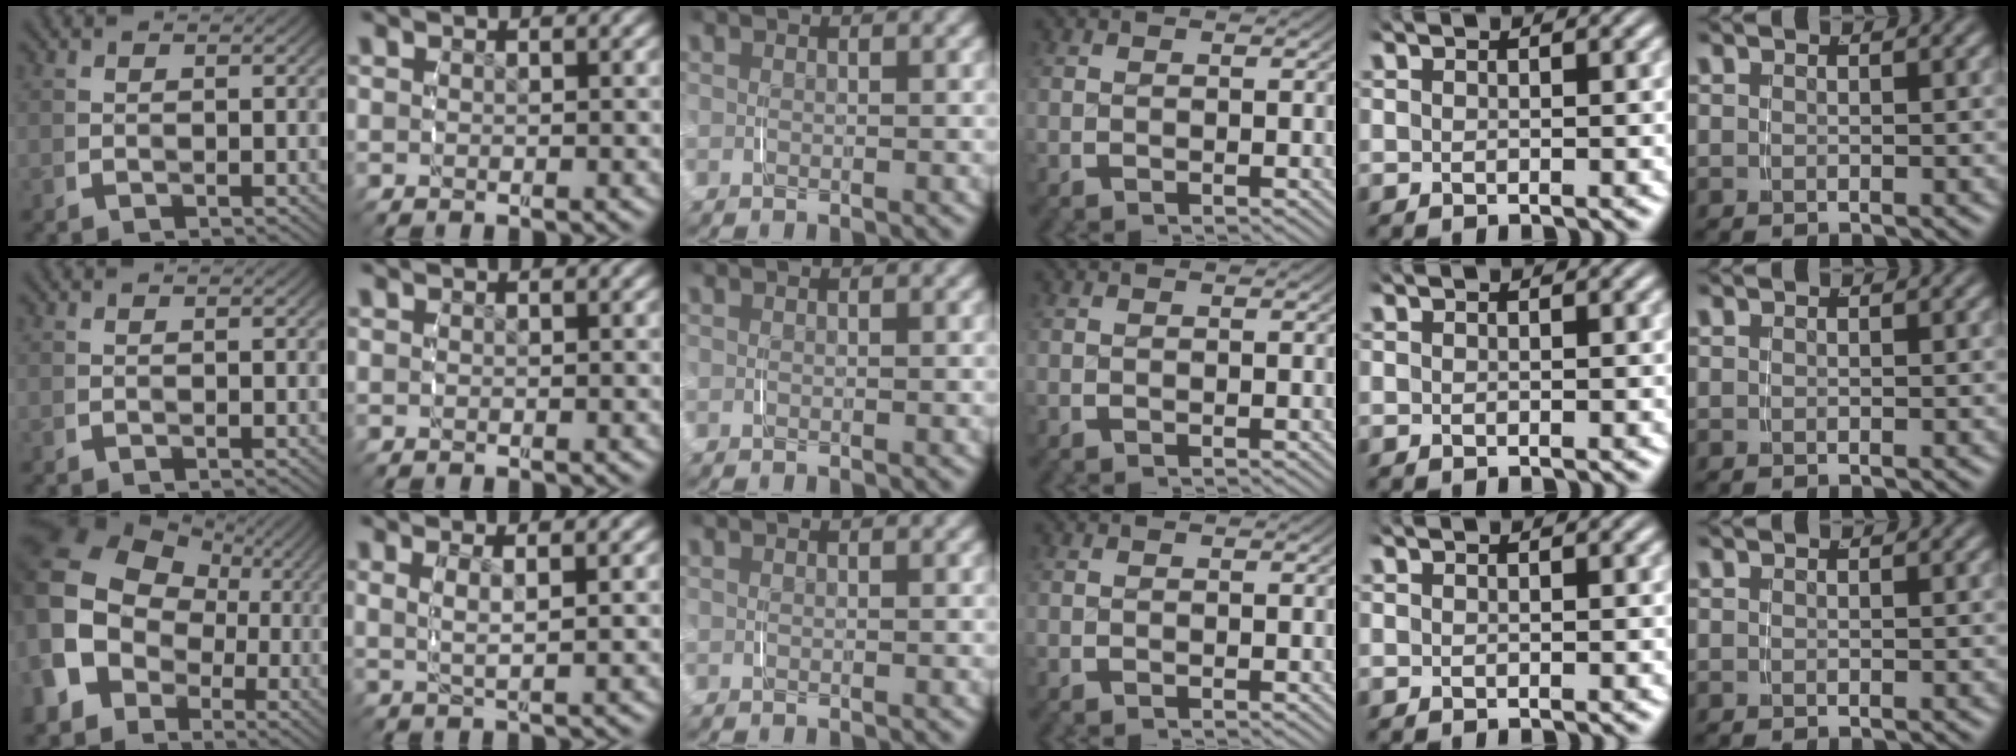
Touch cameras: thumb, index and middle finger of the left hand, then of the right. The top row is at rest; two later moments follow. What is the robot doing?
{"motion": "grasp_and_lifting", "object": "napkin"}